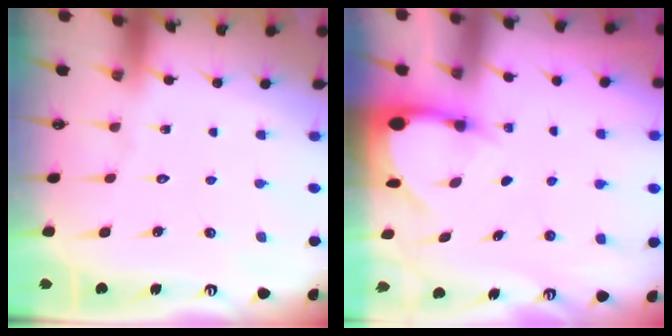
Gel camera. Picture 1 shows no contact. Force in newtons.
{"total": 3.1, "press": 3.1, "slide": 0.2}